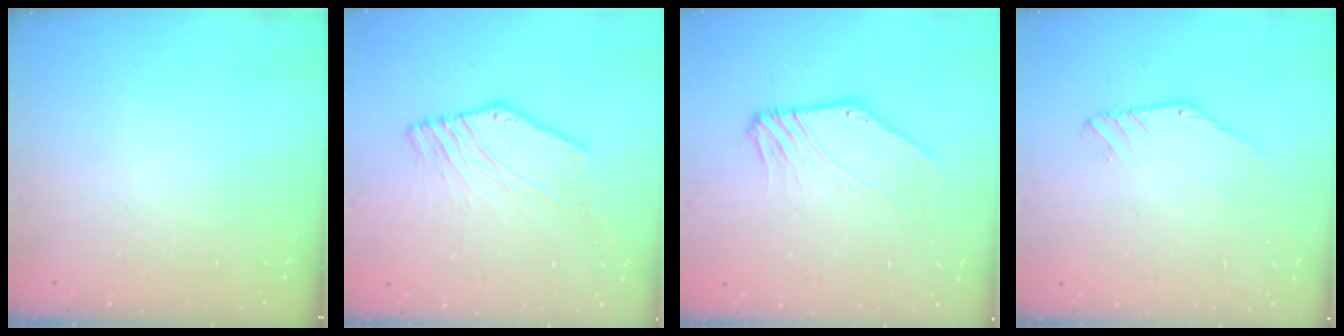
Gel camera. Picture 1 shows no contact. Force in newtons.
{"total": 3.1, "press": 2.8, "slide": 1.3}
{"total": 2.8, "press": 2.8, "slide": 0.3}
{"total": 1.4, "press": 1.4, "slide": 0.0}